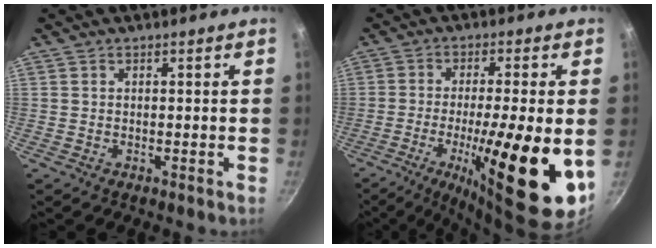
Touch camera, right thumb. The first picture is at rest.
{"total": 19.7, "force": [-4.8, 3.8, 18.7], "torque": [-0.285, 0.000, -0.073]}